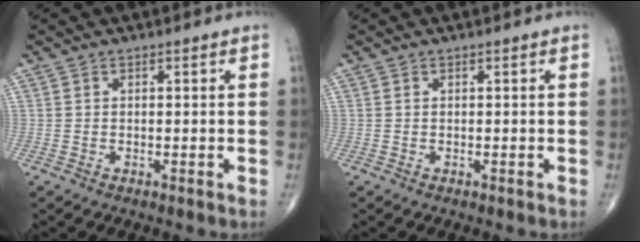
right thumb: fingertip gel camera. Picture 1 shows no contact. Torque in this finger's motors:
{"motor_torque": [1.03, 2.34, -0.03, -0.11, -0.03]}